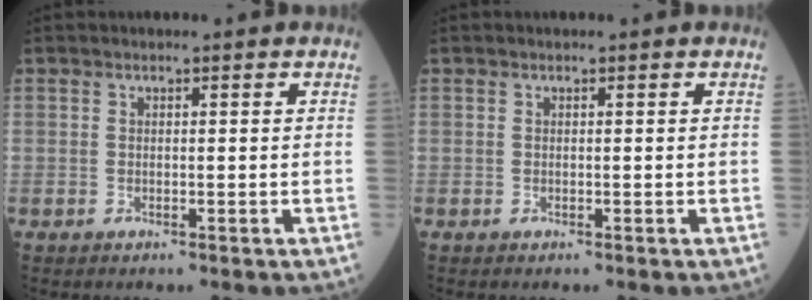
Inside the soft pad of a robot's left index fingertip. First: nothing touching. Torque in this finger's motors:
{"motor_torque": [0.00, 0.00, 0.00, 0.00]}